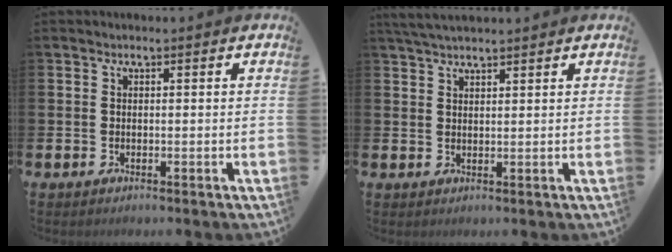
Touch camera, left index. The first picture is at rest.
{"total": 3.4, "force": [3.1, 0.6, 1.3], "torque": [-0.025, -0.007, 0.057]}